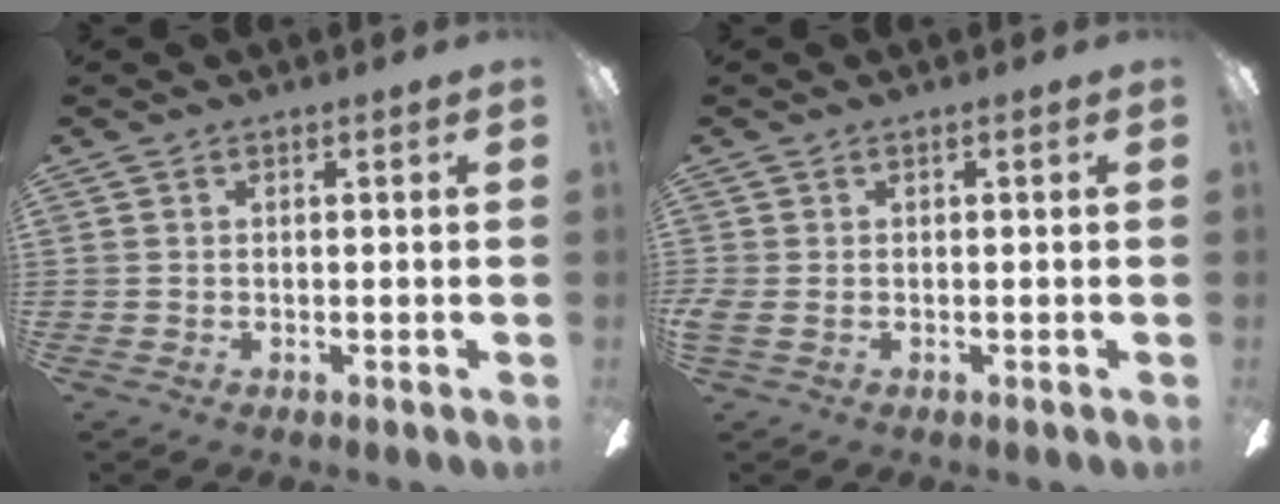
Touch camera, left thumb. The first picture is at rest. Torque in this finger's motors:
{"motor_torque": [-0.46, 0.93, 0.43, -0.27, 0.11]}